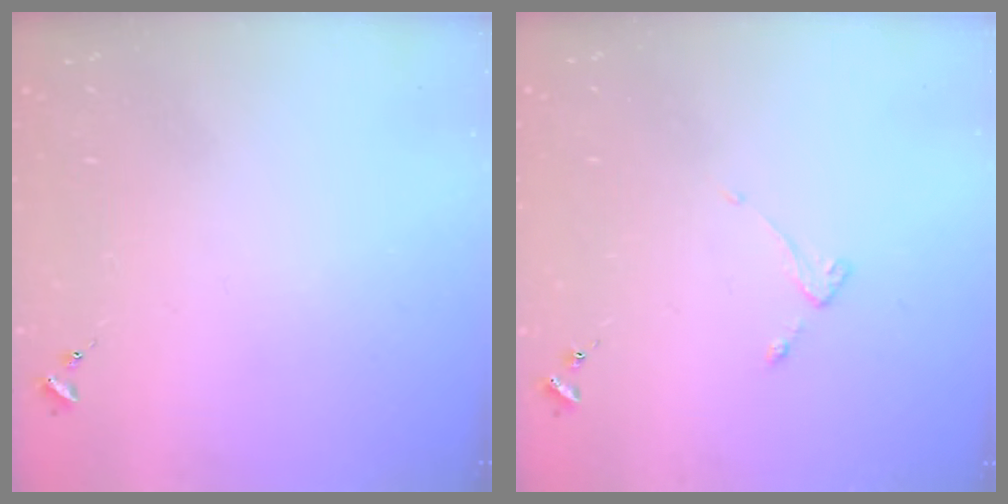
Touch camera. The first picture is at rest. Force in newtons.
{"total": 2.6, "press": 2.6, "slide": 0.5}